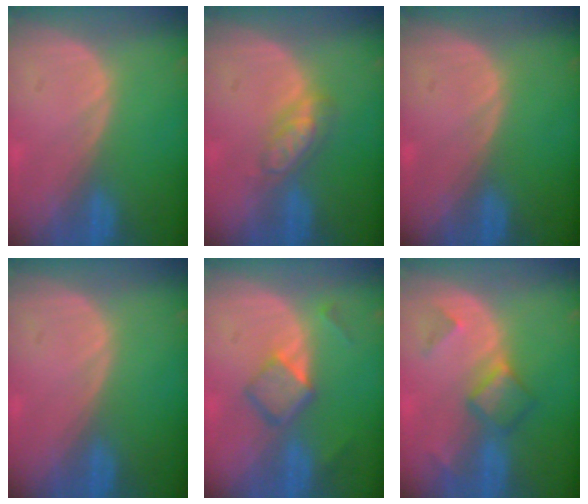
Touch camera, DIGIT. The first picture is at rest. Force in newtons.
{"total": 4.6, "press": 4.2, "slide": 2.0}
{"total": 0.0}
{"total": 0.0}
{"total": 4.9, "press": 4.6, "slide": 1.8}
{"total": 4.9, "press": 4.8, "slide": 0.9}